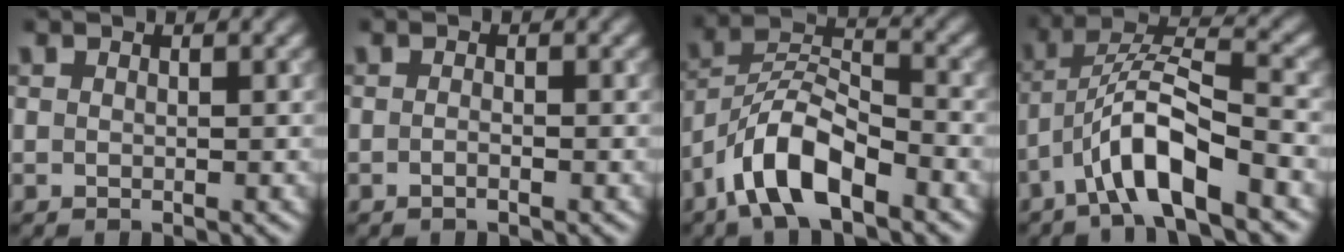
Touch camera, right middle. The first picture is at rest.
{"total": 0.7, "force": [-0.4, 0.2, 0.5], "torque": [-0.010, -0.001, -0.007]}
{"total": 7.1, "force": [-4.7, 2.6, 4.7], "torque": [-0.080, 0.009, -0.094]}
{"total": 7.1, "force": [-3.8, 1.6, 5.8], "torque": [-0.100, 0.017, -0.074]}